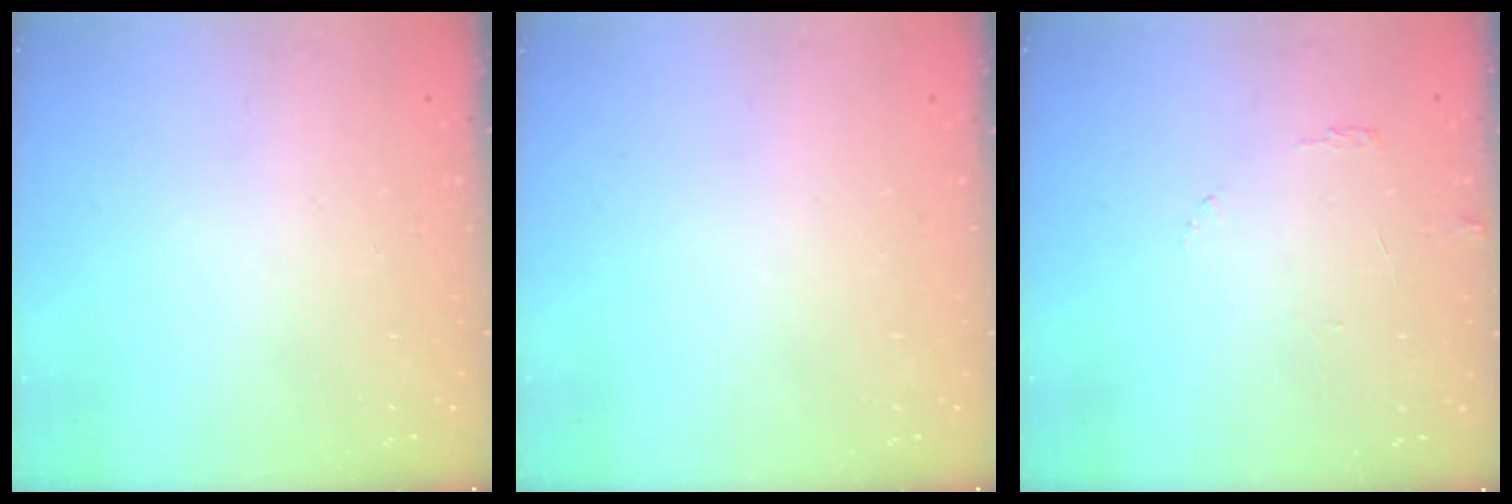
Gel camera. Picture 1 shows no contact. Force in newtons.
{"total": 0.0}
{"total": 6.6, "press": 6.6, "slide": 0.5}